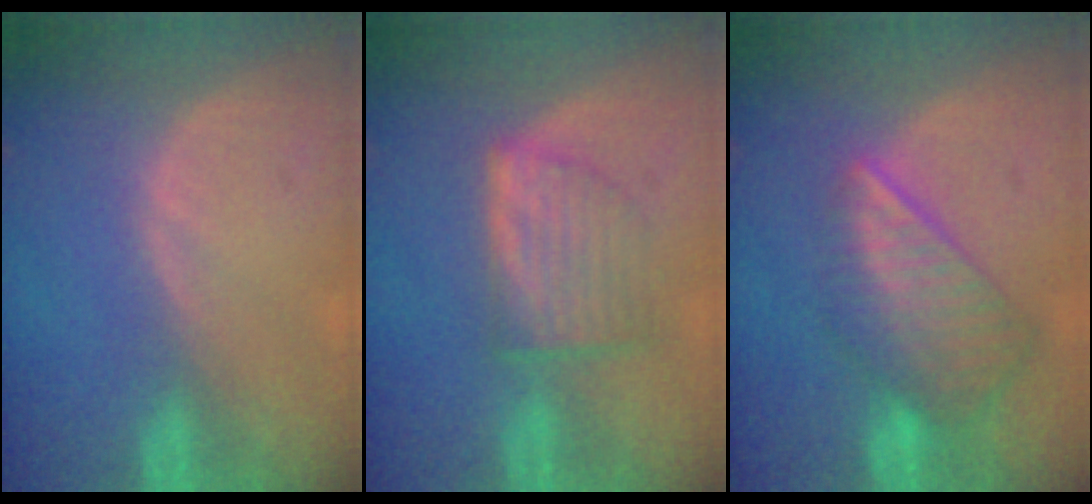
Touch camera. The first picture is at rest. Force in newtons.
{"total": 5.7, "press": 5.6, "slide": 1.2}
{"total": 8.8, "press": 7.6, "slide": 4.4}